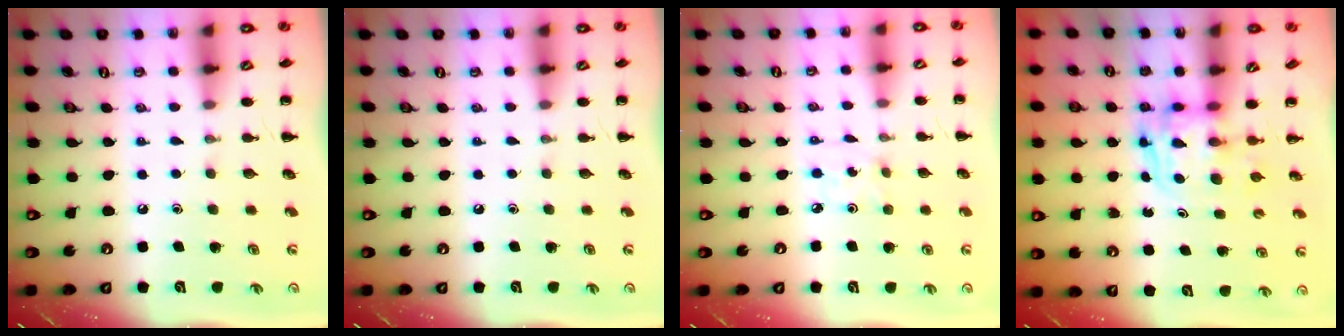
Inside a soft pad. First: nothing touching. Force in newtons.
{"total": 0.0}
{"total": 1.7, "press": 1.6, "slide": 0.6}
{"total": 2.8, "press": 2.8, "slide": 0.2}